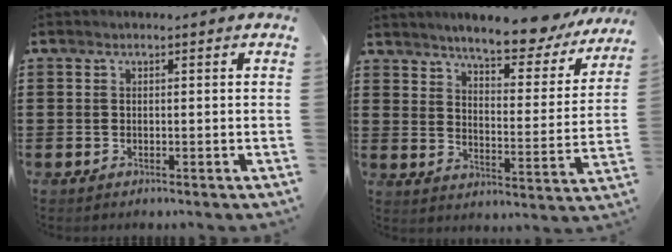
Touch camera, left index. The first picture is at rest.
{"total": 8.1, "force": [7.6, 0.4, 3.0], "torque": [-0.071, -0.050, 0.129]}